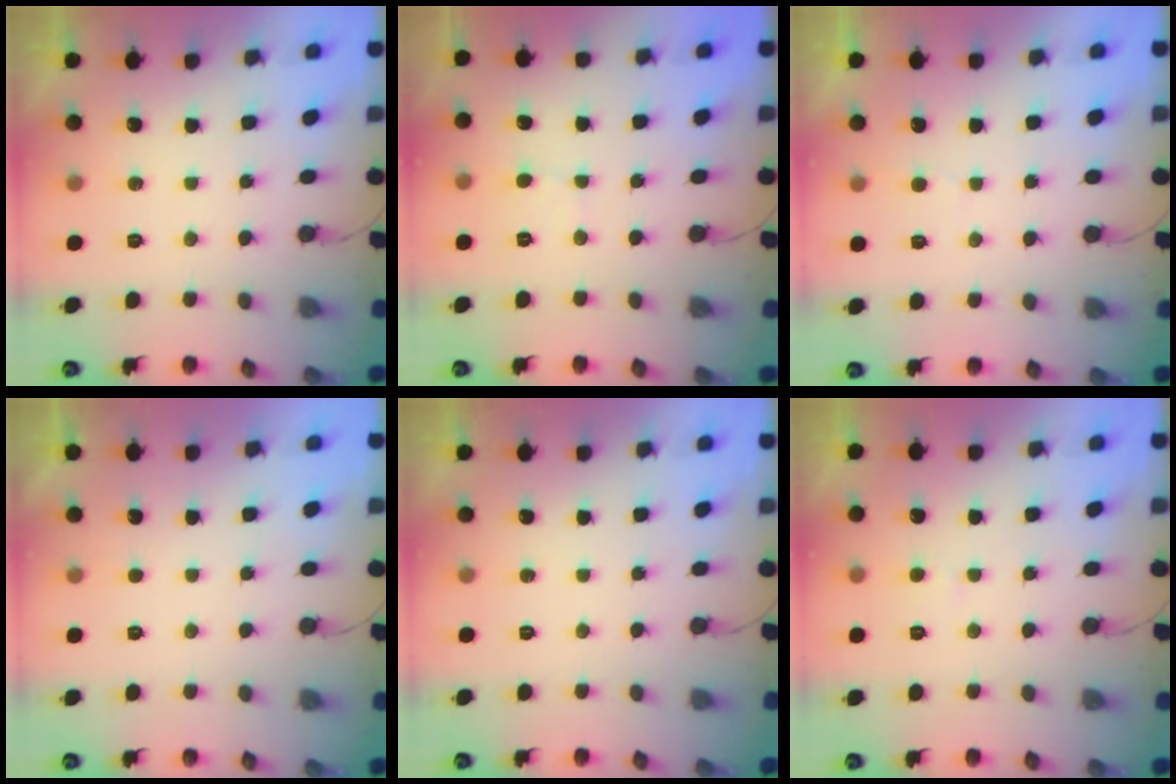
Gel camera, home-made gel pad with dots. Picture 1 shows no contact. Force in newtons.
{"total": 2.6, "press": 2.6, "slide": 0.2}
{"total": 2.0, "press": 2.0, "slide": 0.1}
{"total": 1.4, "press": 1.4, "slide": 0.3}
{"total": 0.0}
{"total": 2.3, "press": 2.3, "slide": 0.2}